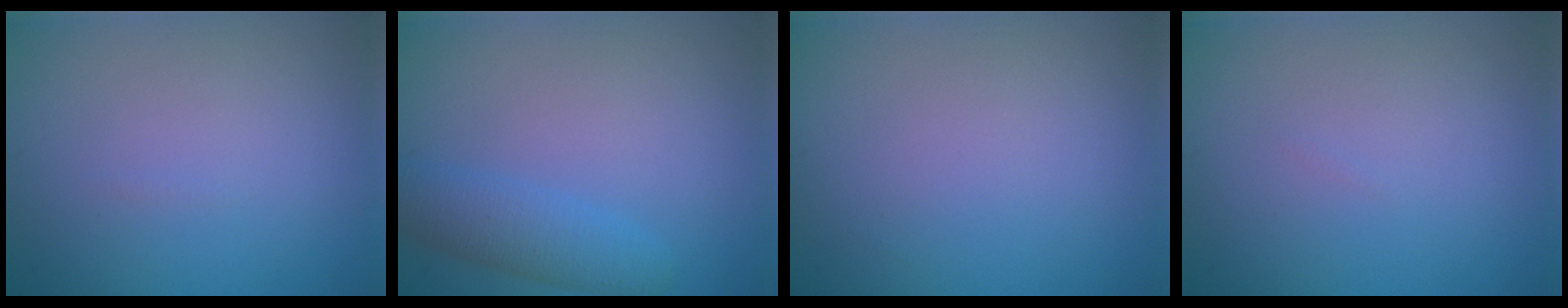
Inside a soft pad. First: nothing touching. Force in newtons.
{"total": 3.2, "press": 3.2, "slide": 0.1}
{"total": 0.0}
{"total": 0.0}